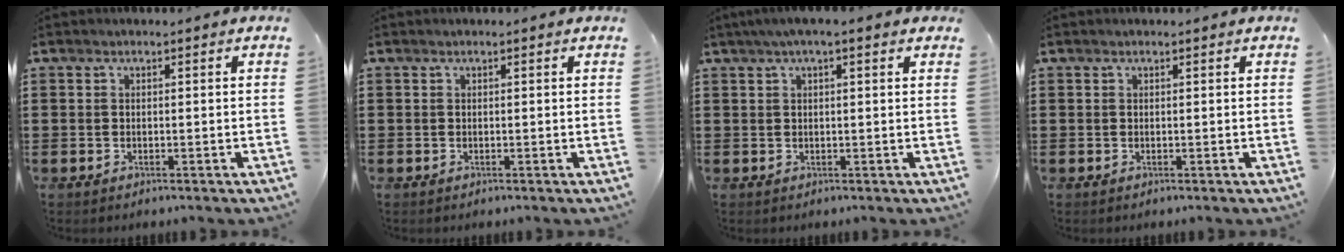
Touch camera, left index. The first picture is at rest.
{"total": 0.0}
{"total": 2.5, "force": [1.3, 0.7, 2.1], "torque": [-0.043, 0.006, 0.021]}
{"total": 0.0}